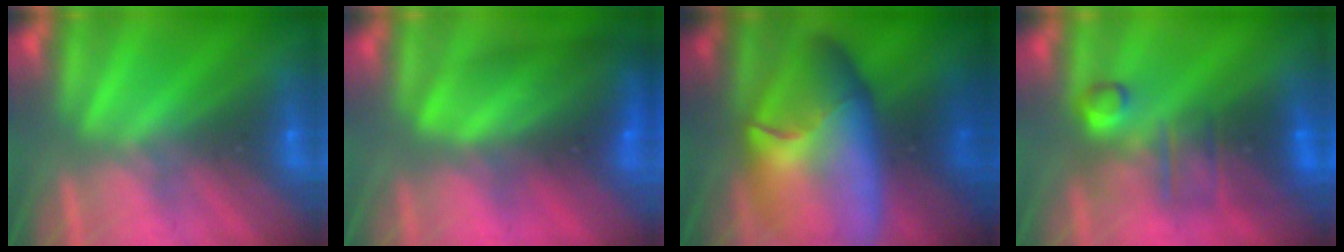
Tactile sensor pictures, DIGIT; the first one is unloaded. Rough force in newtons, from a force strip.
{"total": 8.9}
{"total": 8.7}
{"total": 6.1}